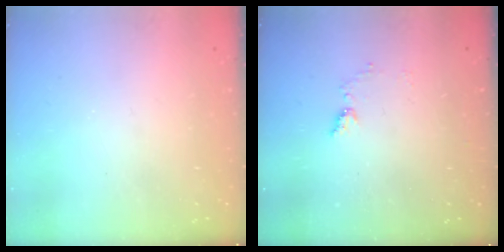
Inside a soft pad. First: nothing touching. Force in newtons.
{"total": 5.3, "press": 5.3, "slide": 0.6}